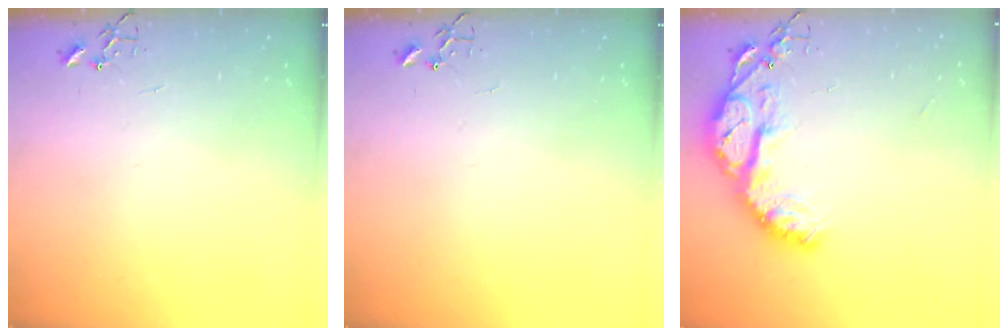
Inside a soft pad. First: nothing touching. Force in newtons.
{"total": 0.0}
{"total": 14.9, "press": 14.8, "slide": 1.5}